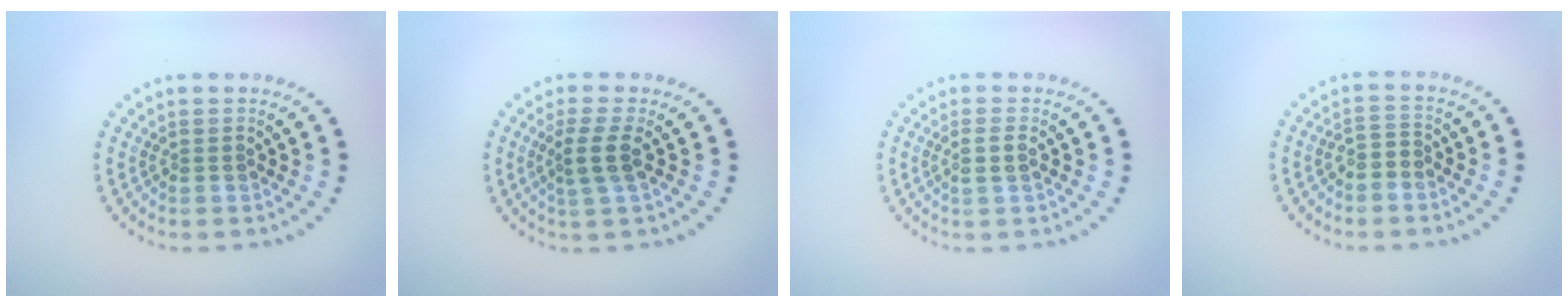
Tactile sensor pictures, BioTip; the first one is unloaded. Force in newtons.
{"total": 2.3, "press": 1.8, "slide": 1.3}
{"total": 1.3, "press": 1.1, "slide": 0.7}
{"total": 1.6, "press": 1.3, "slide": 1.0}